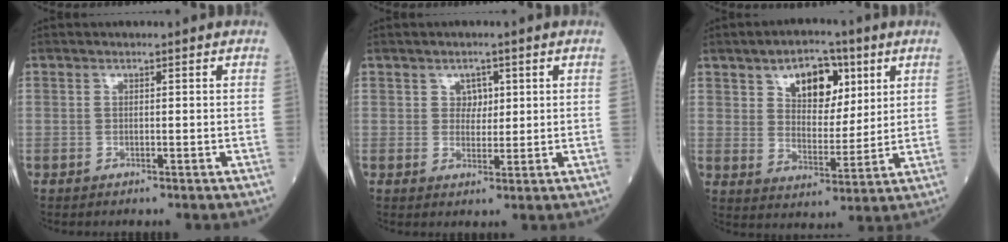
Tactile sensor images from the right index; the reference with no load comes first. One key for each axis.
{"total": 2.5, "fx": 1.0, "fy": 1.9, "fz": 1.3, "tx": -0.014, "ty": 0.000, "tz": 0.014}
{"total": 9.5, "fx": 4.5, "fy": 5.2, "fz": 6.5, "tx": -0.099, "ty": 0.012, "tz": 0.077}